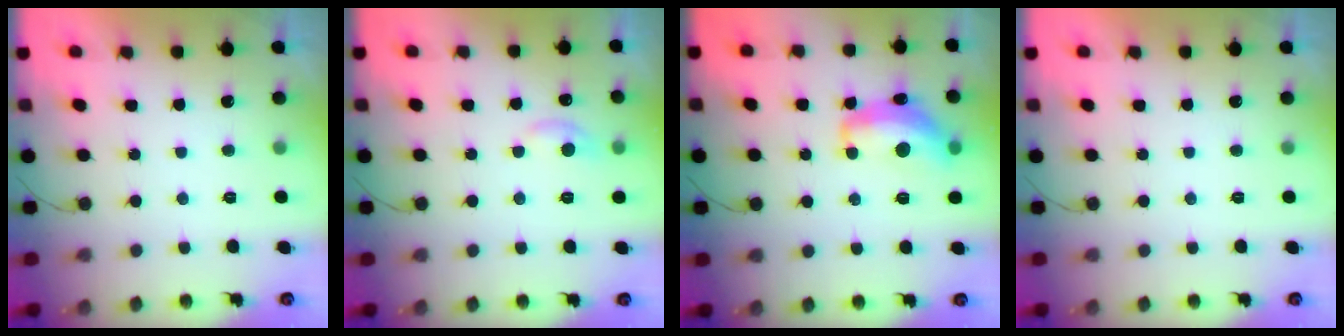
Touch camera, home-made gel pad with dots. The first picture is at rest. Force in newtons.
{"total": 5.7, "press": 5.7, "slide": 0.8}
{"total": 13.4, "press": 13.4, "slide": 0.8}
{"total": 0.0}